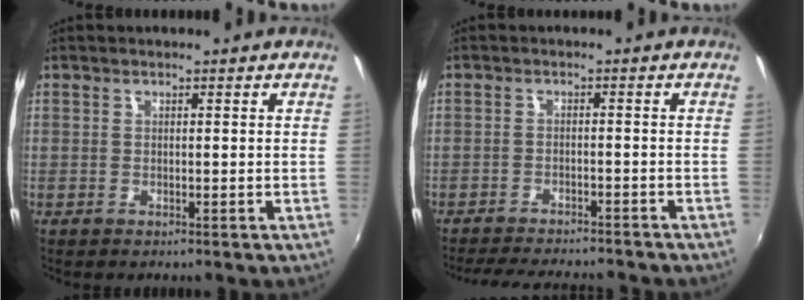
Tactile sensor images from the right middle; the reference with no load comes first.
{"total": 12.5, "force": [-11.2, 2.2, 4.9], "torque": [-0.106, -0.016, -0.161]}